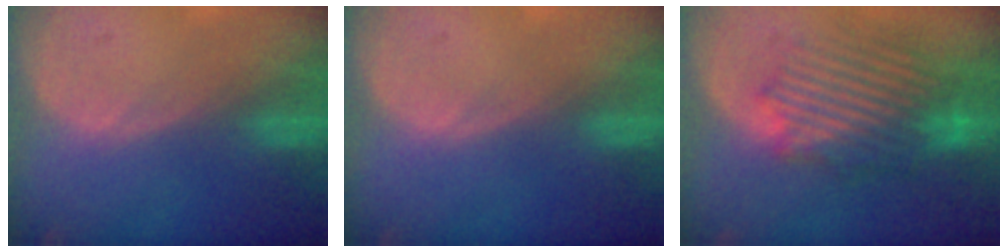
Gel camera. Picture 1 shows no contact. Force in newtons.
{"total": 0.0}
{"total": 10.0, "press": 9.1, "slide": 4.0}